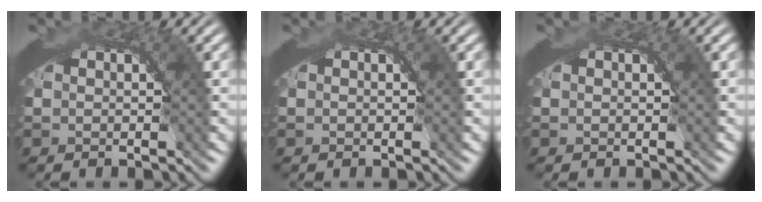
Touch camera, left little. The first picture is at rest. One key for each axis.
{"total": 0.0}
{"total": 0.0}